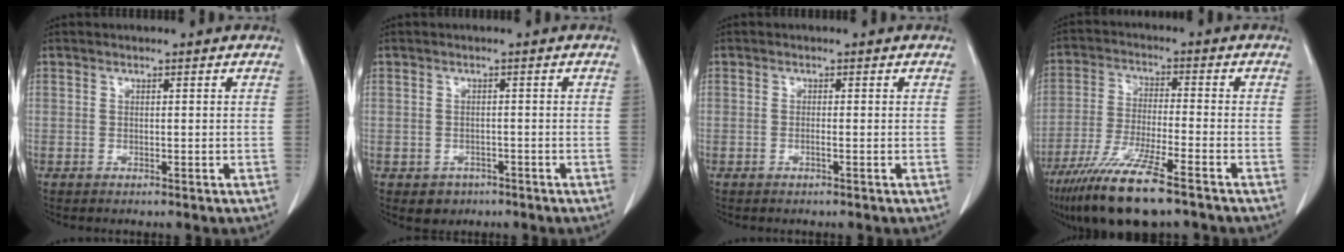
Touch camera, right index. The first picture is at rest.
{"total": 2.6, "force": [-1.4, 2.1, 0.4], "torque": [-0.003, 0.008, -0.013]}
{"total": 0.6, "force": [-0.3, -0.1, 0.6], "torque": [-0.011, 0.001, -0.005]}
{"total": 12.2, "force": [-8.7, 1.0, 8.6], "torque": [-0.164, -0.034, -0.152]}